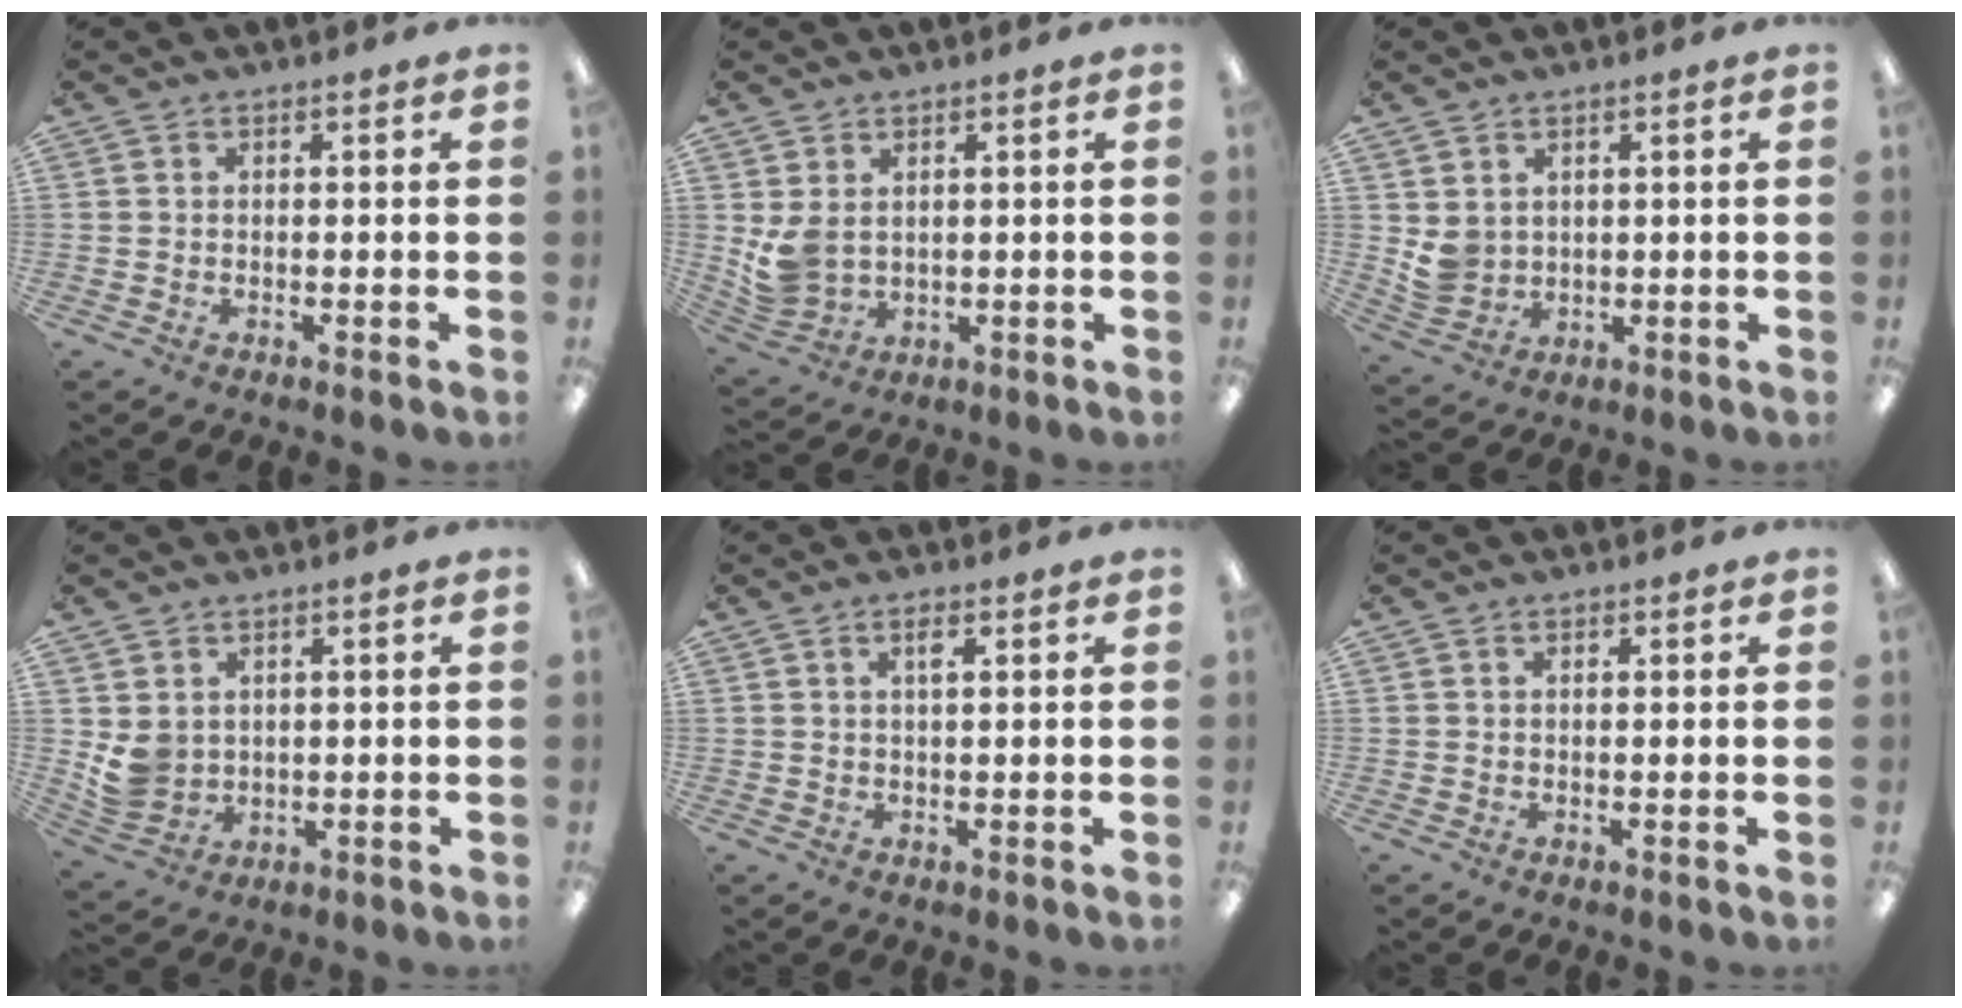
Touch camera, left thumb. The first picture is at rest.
{"total": 5.7, "force": [2.3, 4.0, 3.3], "torque": [-0.080, -0.008, 0.046]}
{"total": 4.6, "force": [2.4, 3.7, 1.2], "torque": [-0.026, -0.009, 0.049]}
{"total": 5.5, "force": [2.2, 4.7, 2.0], "torque": [-0.047, -0.005, 0.046]}
{"total": 2.4, "force": [1.3, 0.6, 2.0], "torque": [-0.035, 0.000, 0.020]}
{"total": 0.8, "force": [0.5, 0.3, 0.5], "torque": [-0.012, 0.002, 0.008]}